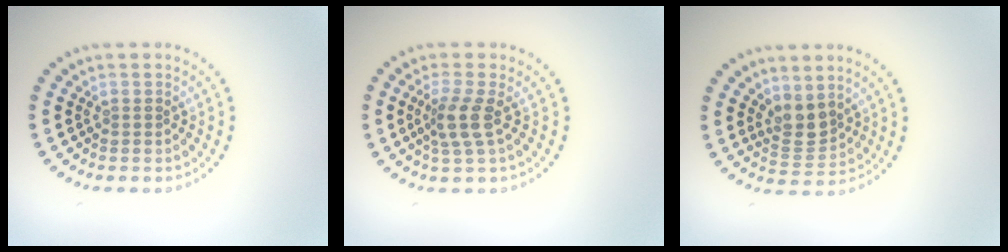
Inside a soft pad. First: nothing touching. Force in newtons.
{"total": 2.7, "press": 2.1, "slide": 1.7}
{"total": 2.7, "press": 2.2, "slide": 1.5}